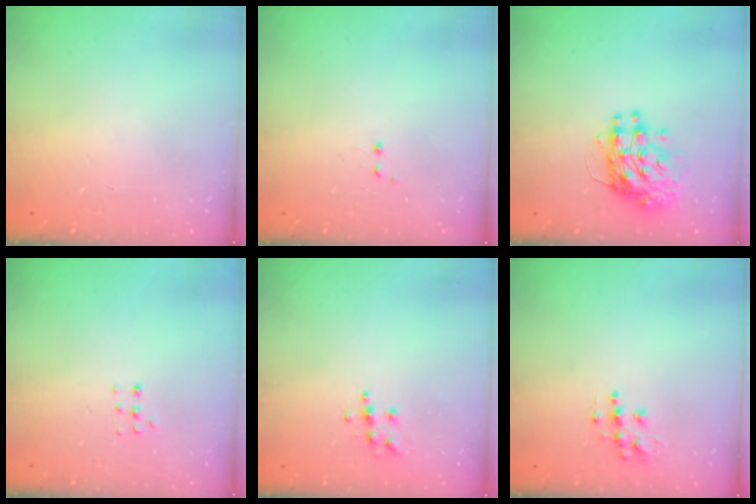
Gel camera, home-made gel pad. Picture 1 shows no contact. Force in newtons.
{"total": 1.2, "press": 1.0, "slide": 0.6}
{"total": 12.9, "press": 12.9, "slide": 1.1}
{"total": 3.8, "press": 3.7, "slide": 0.9}
{"total": 6.4, "press": 6.4, "slide": 0.6}
{"total": 8.6, "press": 8.6, "slide": 0.3}